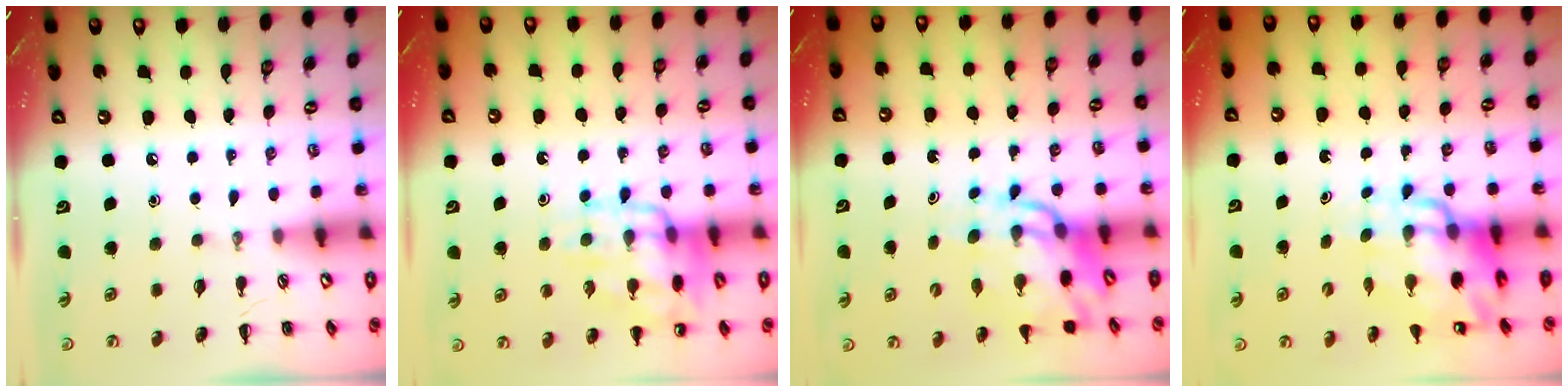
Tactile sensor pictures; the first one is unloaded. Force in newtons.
{"total": 14.7, "press": 14.5, "slide": 2.3}
{"total": 11.7, "press": 11.2, "slide": 3.4}
{"total": 11.7, "press": 11.2, "slide": 3.2}